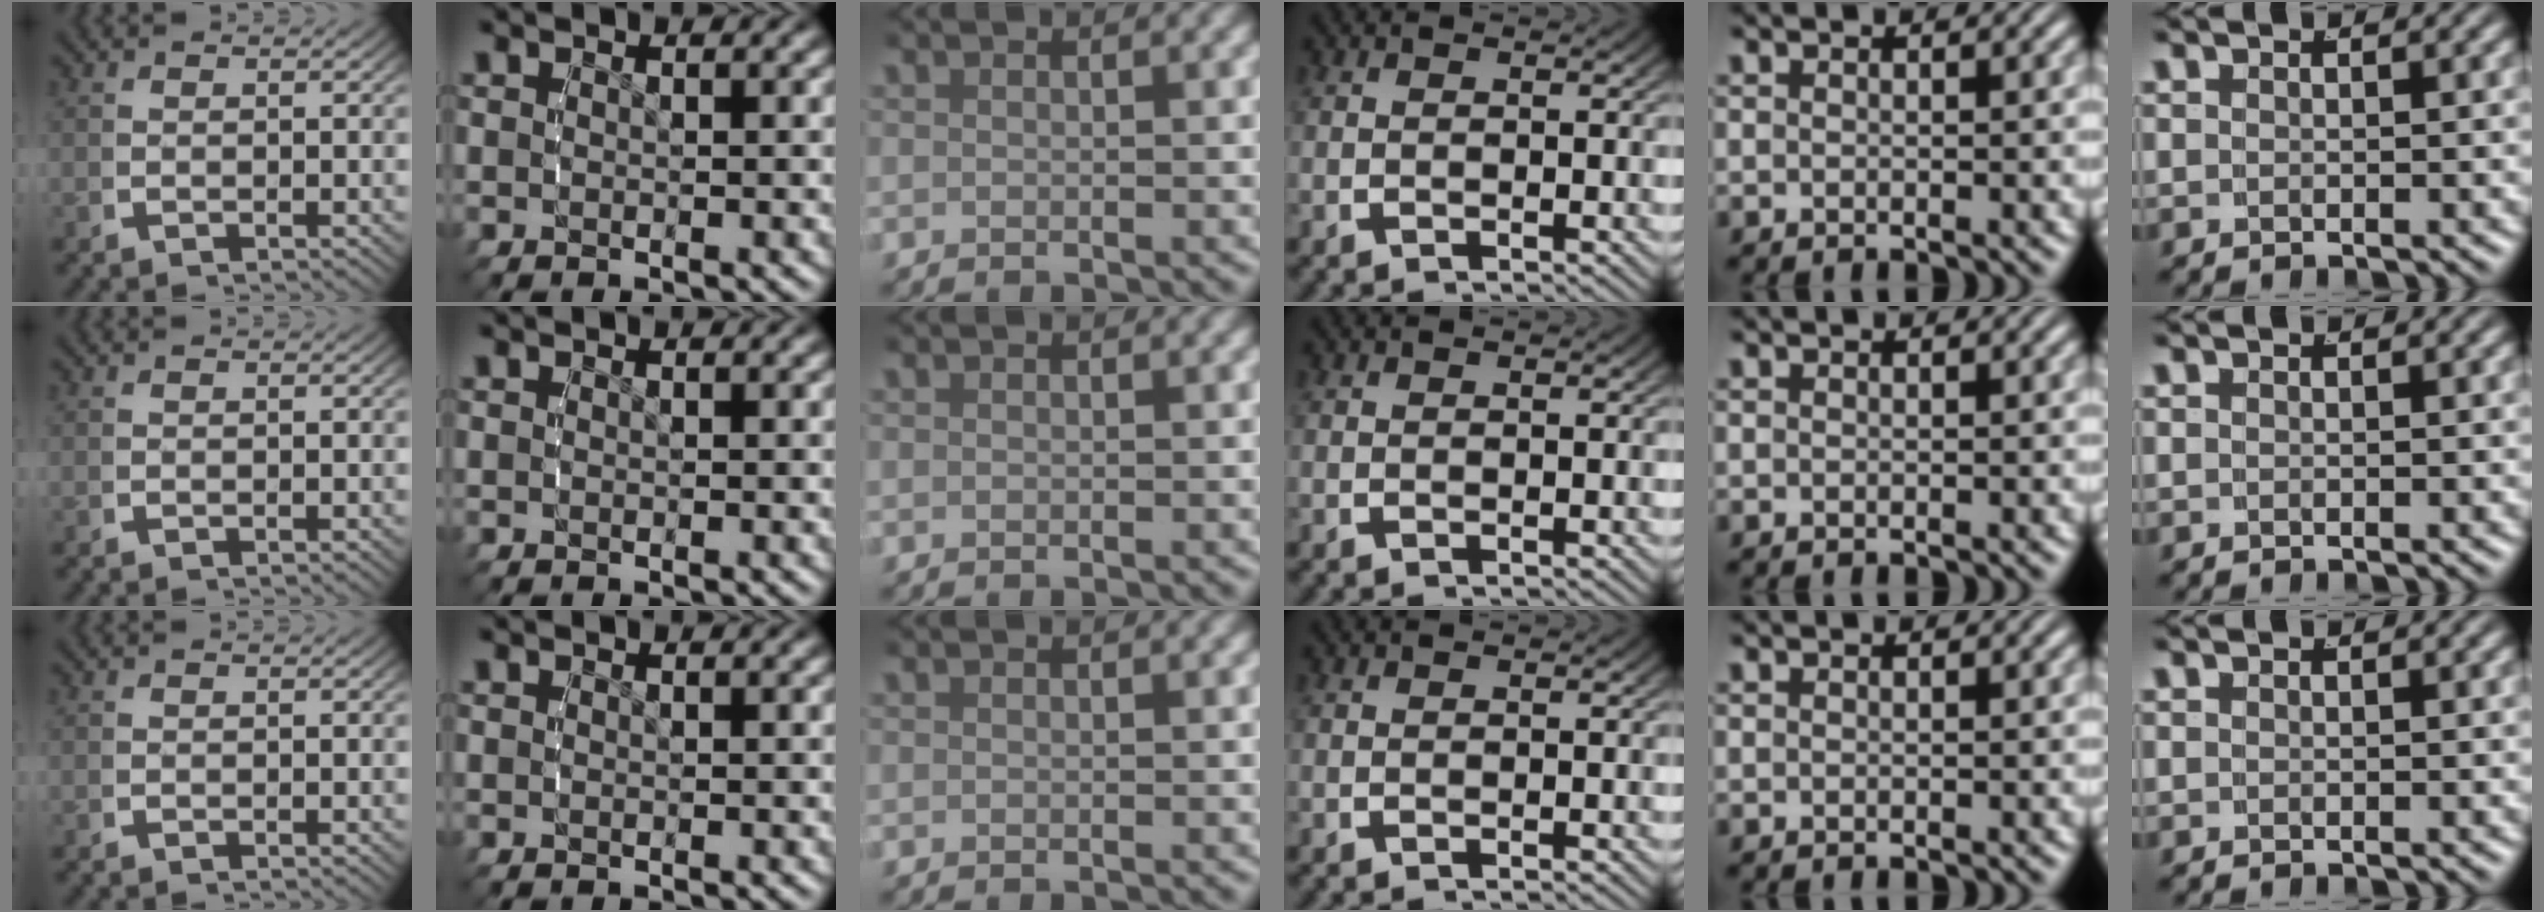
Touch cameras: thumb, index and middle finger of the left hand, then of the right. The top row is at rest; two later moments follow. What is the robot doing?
{"motion": "reach", "object": "napkin"}